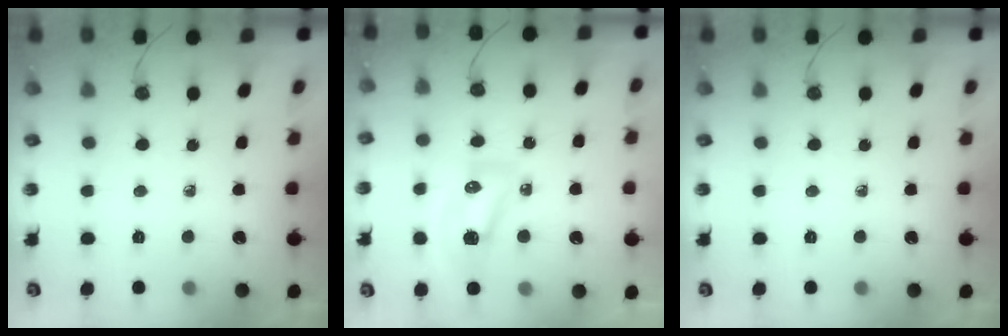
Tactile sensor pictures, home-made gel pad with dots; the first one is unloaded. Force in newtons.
{"total": 8.5, "press": 8.5, "slide": 0.6}
{"total": 0.0}